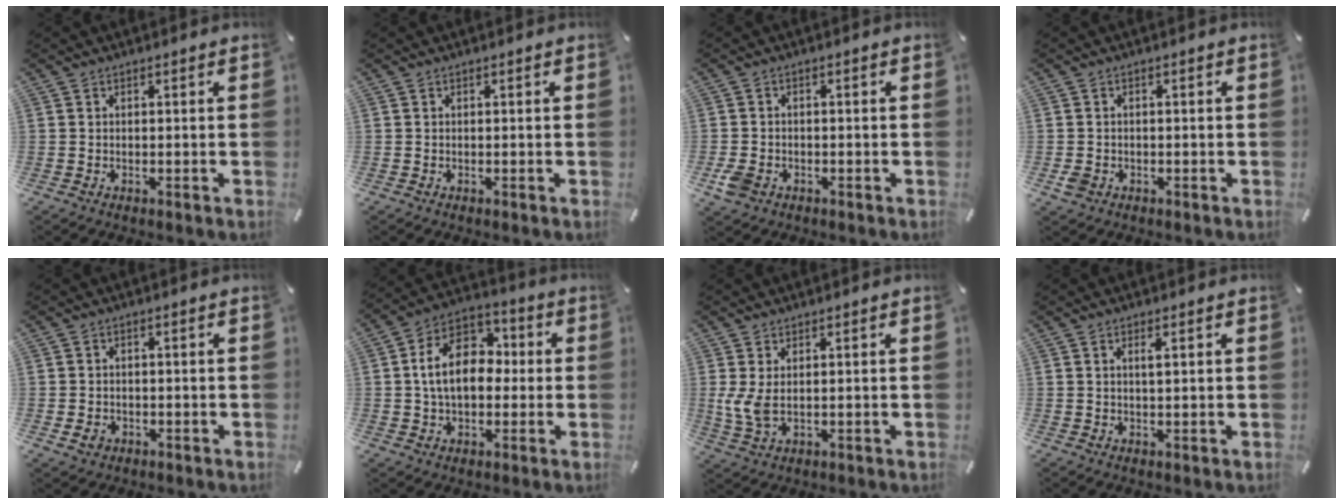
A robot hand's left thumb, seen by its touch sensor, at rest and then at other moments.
{"total": 0.0}
{"total": 3.8, "force": [-1.7, 2.7, 2.0], "torque": [-0.053, 0.000, -0.035]}
{"total": 2.2, "force": [-0.8, 1.8, 1.0], "torque": [-0.018, 0.004, -0.014]}
{"total": 2.4, "force": [-0.8, 2.1, 1.0], "torque": [-0.016, 0.004, -0.016]}
{"total": 13.2, "force": [0.4, 9.4, 9.2], "torque": [-0.171, 0.017, 0.007]}
{"total": 5.7, "force": [0.6, 2.8, 5.0], "torque": [-0.116, -0.003, 0.008]}
{"total": 1.8, "force": [0.6, 0.3, 1.7], "torque": [-0.034, 0.001, 0.009]}